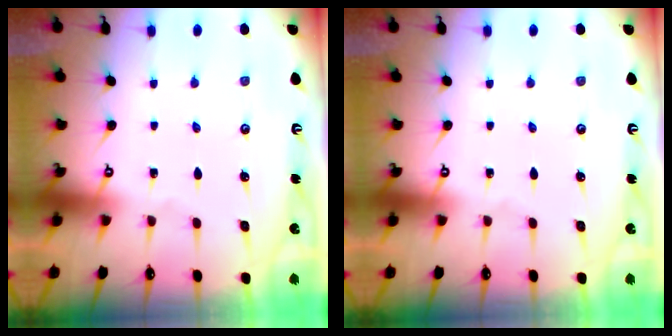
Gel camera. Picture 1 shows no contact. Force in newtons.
{"total": 0.0}